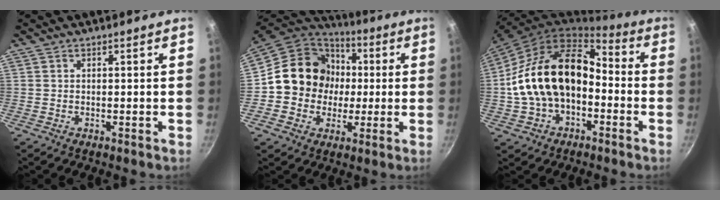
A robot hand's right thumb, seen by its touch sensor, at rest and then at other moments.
{"total": 16.7, "force": [0.6, 15.1, 7.1], "torque": [-0.091, 0.031, 0.001]}
{"total": 19.7, "force": [-2.3, 13.3, 14.3], "torque": [-0.234, 0.064, -0.044]}